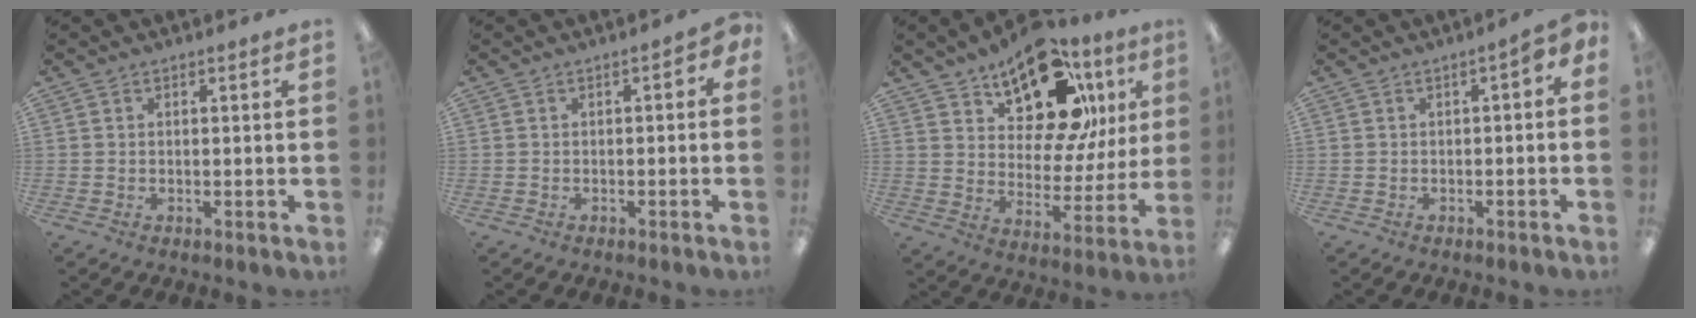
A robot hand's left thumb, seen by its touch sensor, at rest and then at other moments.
{"total": 1.4, "force": [-0.8, 1.0, 0.7], "torque": [-0.014, 0.005, -0.016]}
{"total": 18.8, "force": [12.8, 9.5, 10.0], "torque": [-0.156, -0.078, 0.223]}
{"total": 2.1, "force": [-1.0, 1.1, 1.5], "torque": [-0.029, 0.009, -0.019]}